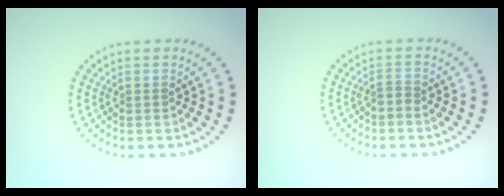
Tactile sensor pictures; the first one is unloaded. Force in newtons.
{"total": 0.8, "press": 0.5, "slide": 0.6}